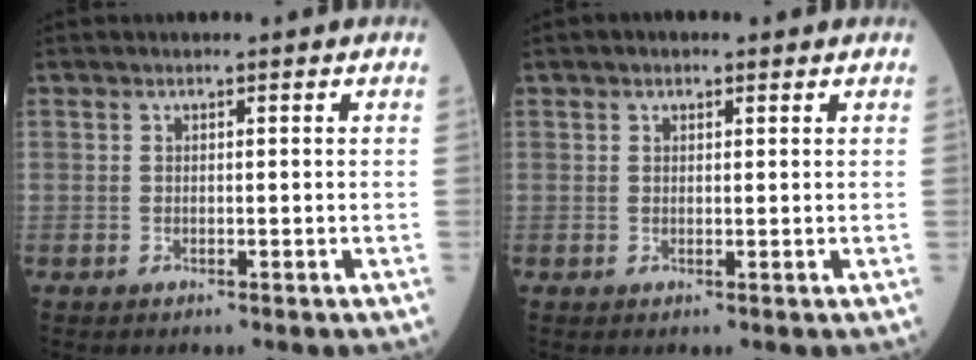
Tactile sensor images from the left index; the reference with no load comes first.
{"total": 1.2, "force": [0.8, 0.8, 0.5], "torque": [-0.010, 0.010, 0.008]}